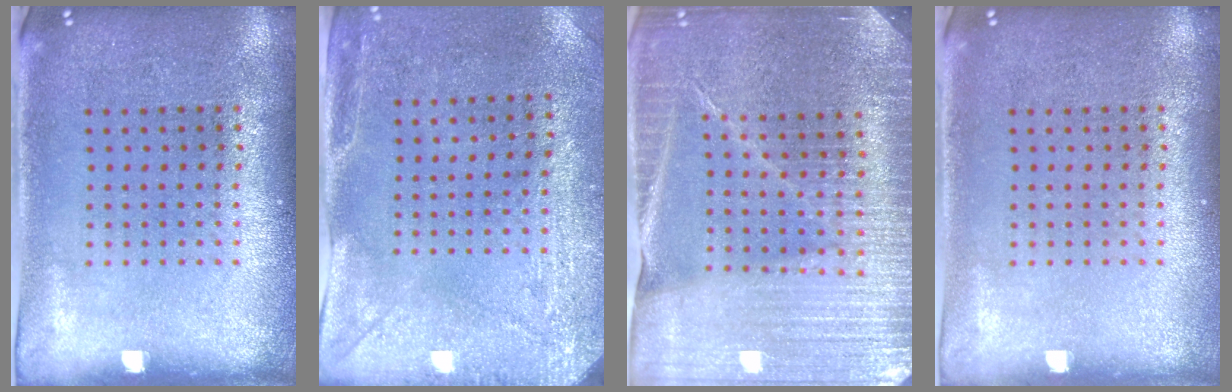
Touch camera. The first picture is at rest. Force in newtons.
{"total": 3.0, "press": 2.4, "slide": 1.8}
{"total": 4.3, "press": 4.1, "slide": 1.5}
{"total": 0.0}